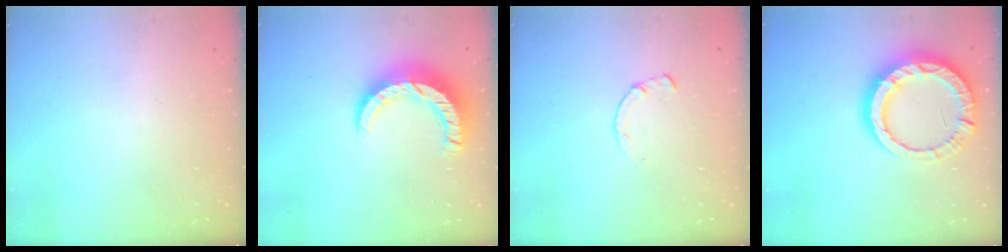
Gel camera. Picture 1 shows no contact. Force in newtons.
{"total": 10.3, "press": 10.2, "slide": 0.7}
{"total": 2.2, "press": 2.2, "slide": 0.3}
{"total": 13.9, "press": 13.8, "slide": 1.5}